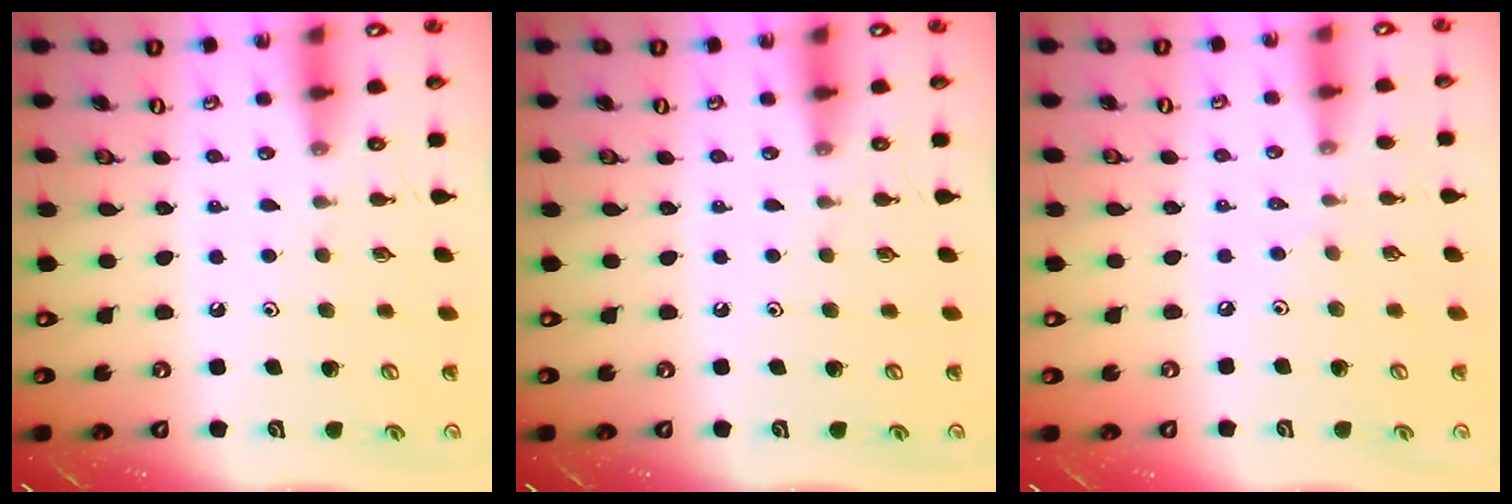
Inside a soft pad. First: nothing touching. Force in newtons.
{"total": 0.0}
{"total": 1.9, "press": 1.9, "slide": 0.5}